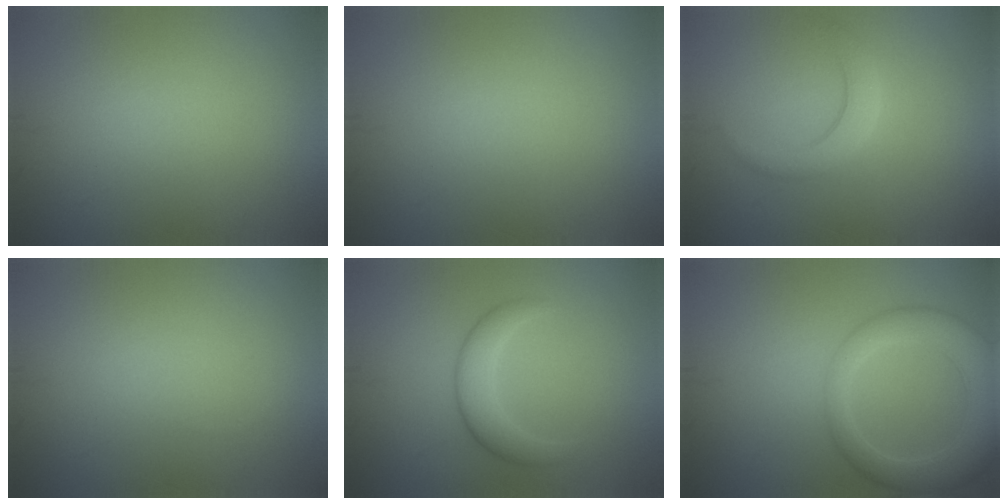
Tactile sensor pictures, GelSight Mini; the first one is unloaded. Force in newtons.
{"total": 0.0}
{"total": 2.4, "press": 2.4, "slide": 0.1}
{"total": 0.0}
{"total": 2.8, "press": 2.8, "slide": 0.1}
{"total": 5.5, "press": 5.5, "slide": 0.3}